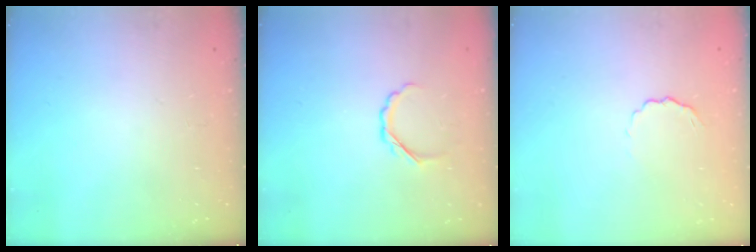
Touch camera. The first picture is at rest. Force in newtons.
{"total": 3.7, "press": 3.6, "slide": 1.0}
{"total": 3.4, "press": 3.3, "slide": 0.8}